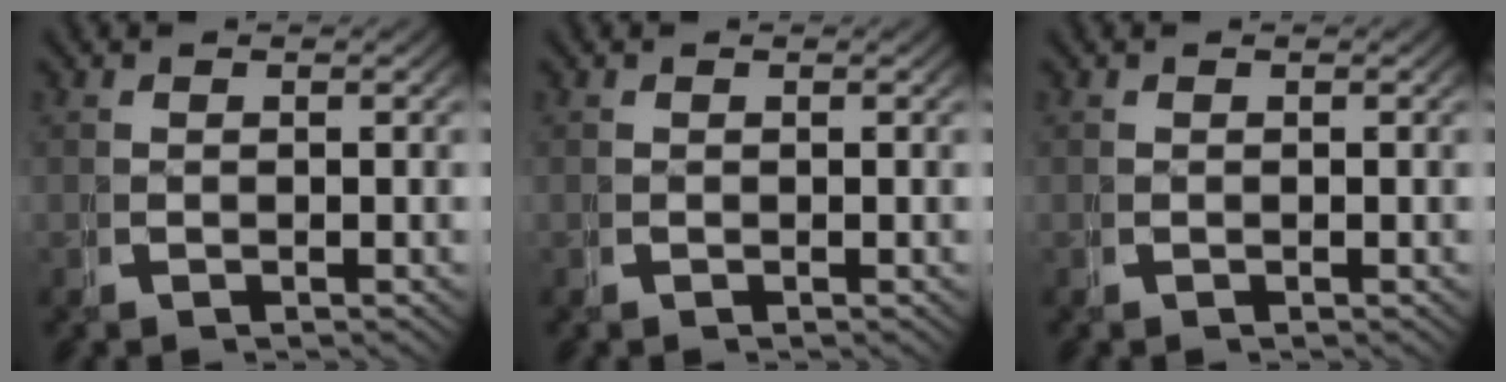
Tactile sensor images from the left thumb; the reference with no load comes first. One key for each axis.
{"total": 0.0}
{"total": 0.0}